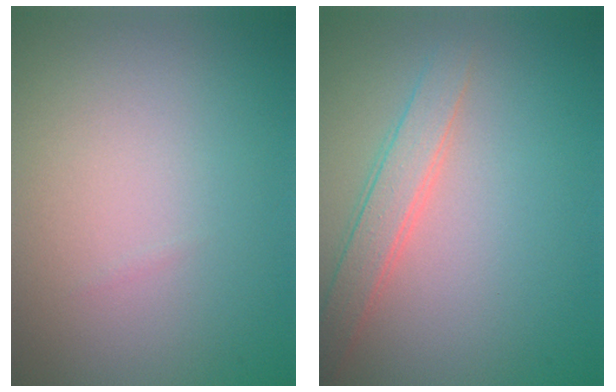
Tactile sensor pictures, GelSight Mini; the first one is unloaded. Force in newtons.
{"total": 2.4, "press": 2.4, "slide": 0.1}